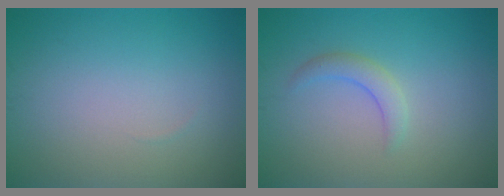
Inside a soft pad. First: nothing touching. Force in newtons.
{"total": 1.9, "press": 1.9, "slide": 0.1}